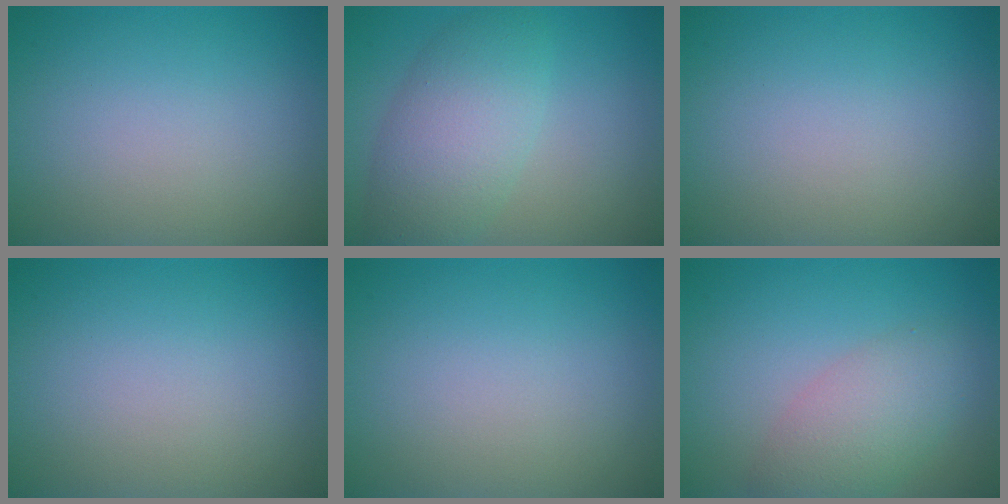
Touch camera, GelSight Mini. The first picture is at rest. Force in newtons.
{"total": 5.6, "press": 5.6, "slide": 0.1}
{"total": 0.0}
{"total": 0.0}
{"total": 0.0}
{"total": 4.2, "press": 4.2, "slide": 0.2}